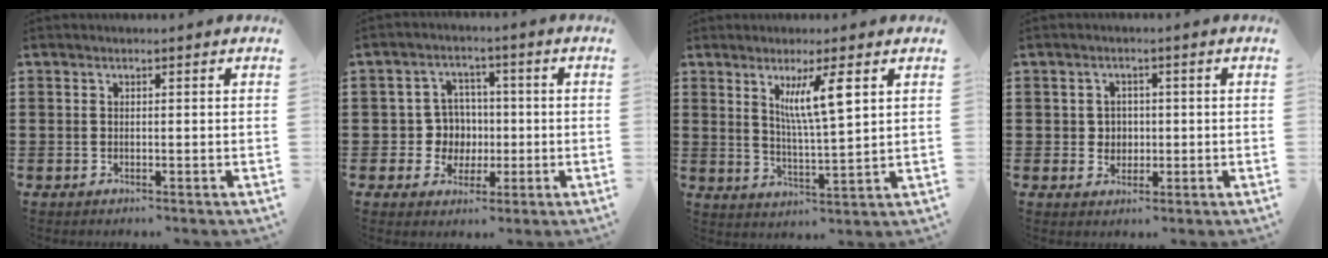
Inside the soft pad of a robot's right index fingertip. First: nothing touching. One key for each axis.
{"total": 5.7, "fx": -0.4, "fy": 5.4, "fz": 1.7, "tx": -0.044, "ty": 0.014, "tz": -0.010}
{"total": 7.2, "fx": 3.0, "fy": 1.2, "fz": 6.5, "tx": -0.126, "ty": 0.001, "tz": 0.047}
{"total": 2.5, "fx": -0.1, "fy": 2.3, "fz": 0.7, "tx": -0.023, "ty": 0.009, "tz": -0.006}